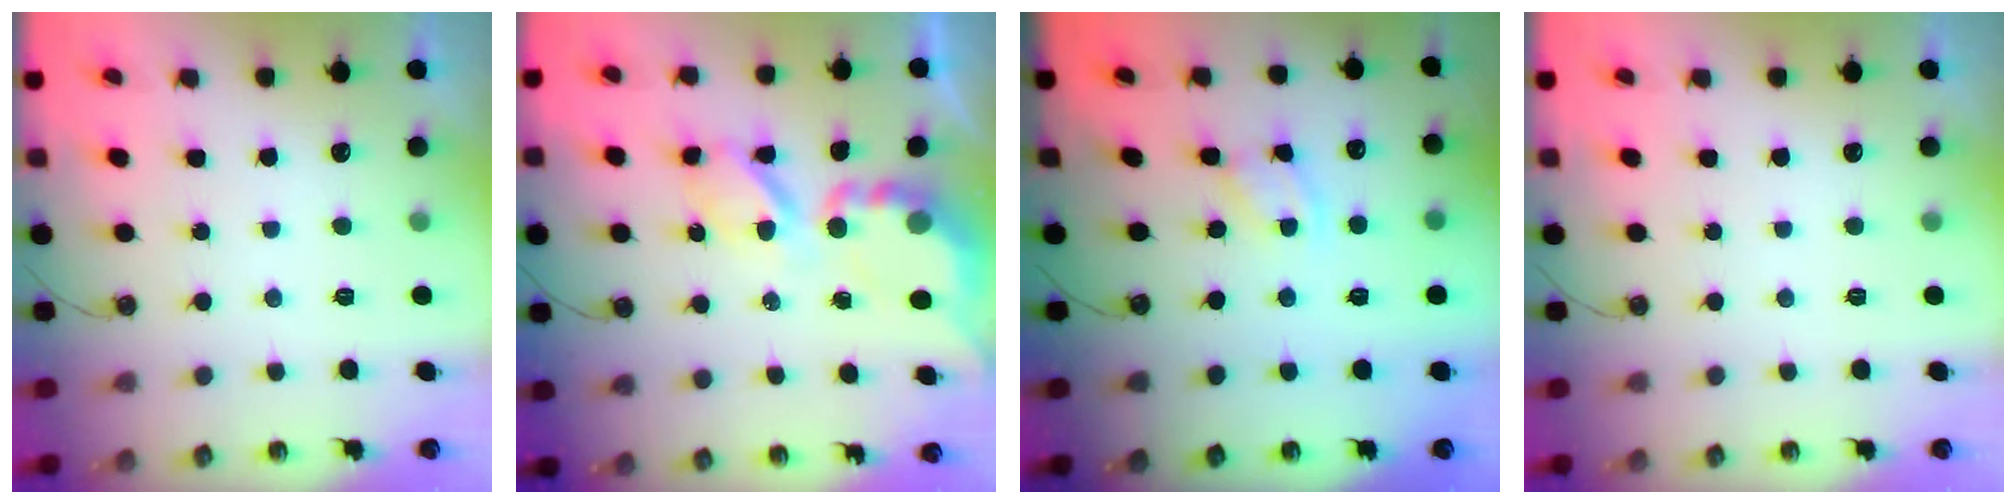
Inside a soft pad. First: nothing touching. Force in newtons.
{"total": 8.5, "press": 8.4, "slide": 0.7}
{"total": 2.1, "press": 2.1, "slide": 0.4}
{"total": 0.0}